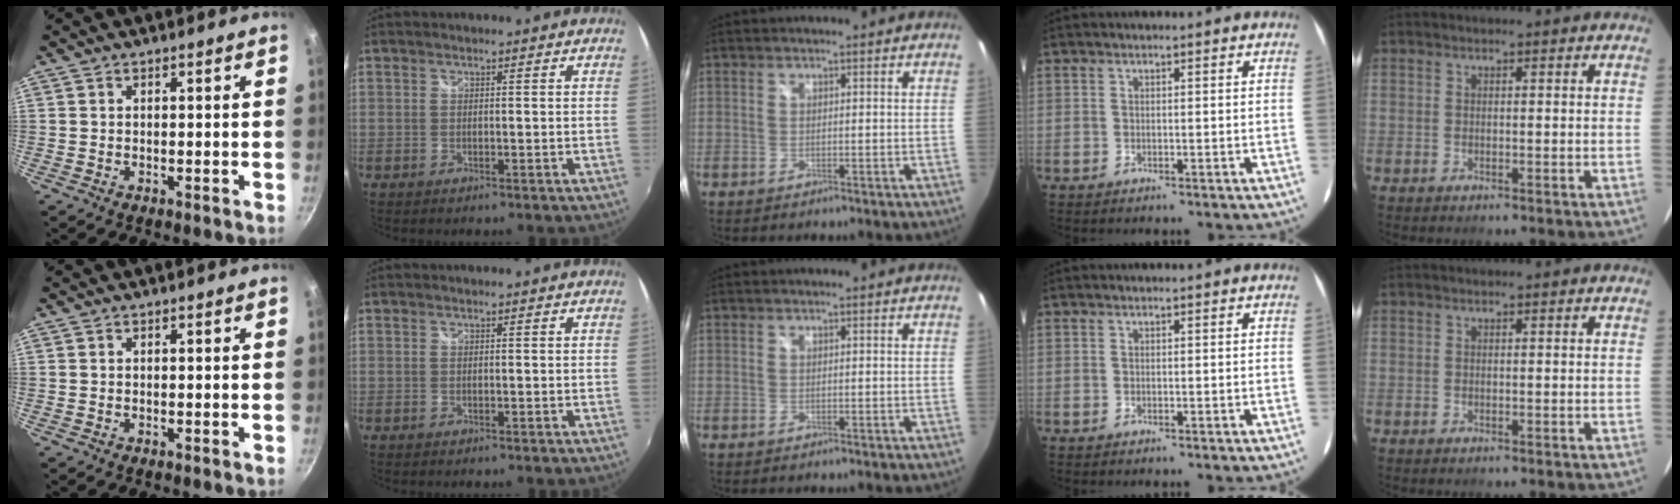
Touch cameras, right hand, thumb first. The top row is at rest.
{}